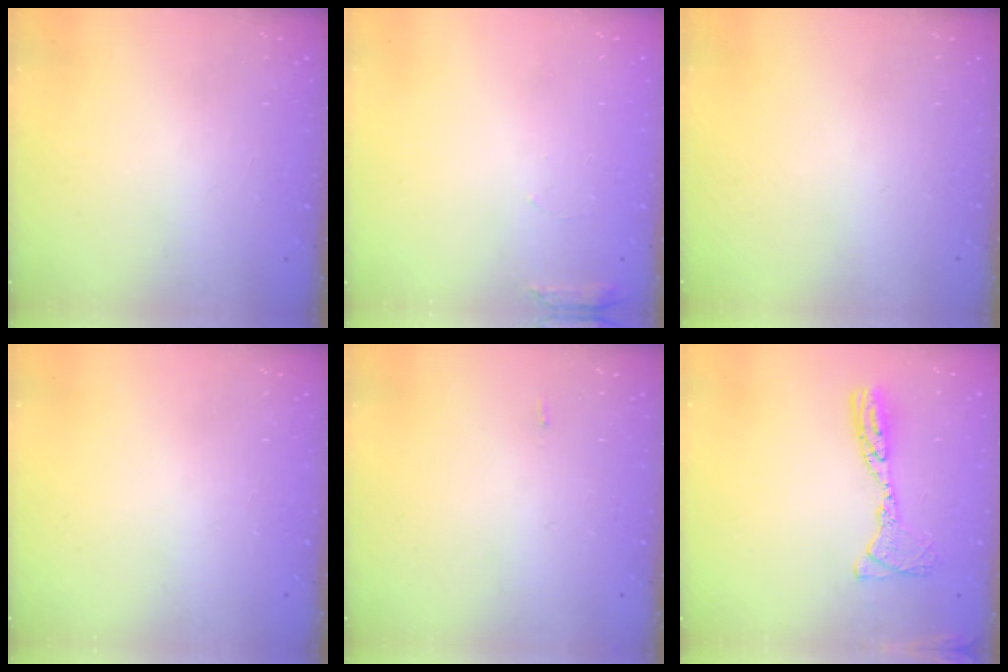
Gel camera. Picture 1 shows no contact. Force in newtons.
{"total": 5.2, "press": 5.0, "slide": 1.3}
{"total": 0.0}
{"total": 0.0}
{"total": 12.5, "press": 4.6, "slide": 11.7}
{"total": 12.2, "press": 12.1, "slide": 1.3}